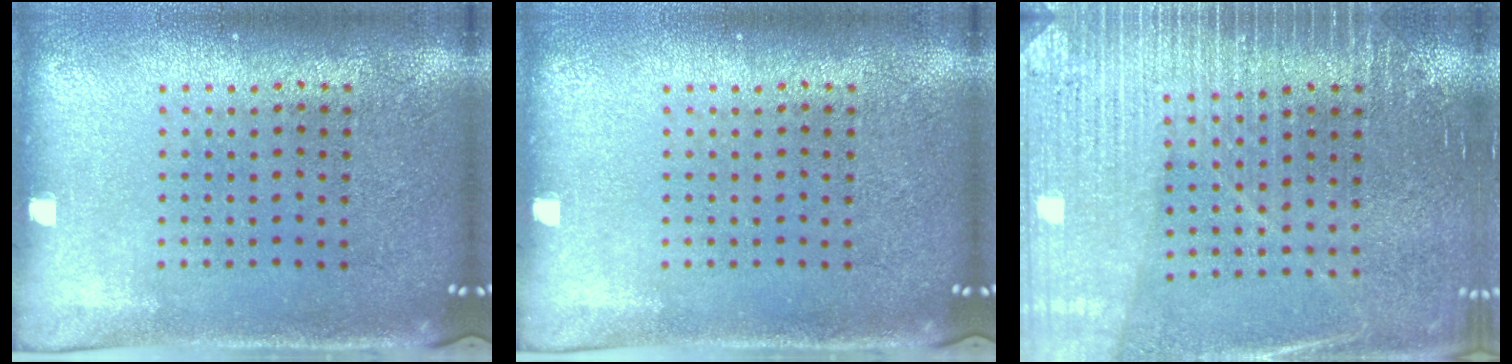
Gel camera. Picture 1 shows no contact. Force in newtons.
{"total": 0.0}
{"total": 3.1, "press": 3.0, "slide": 0.2}